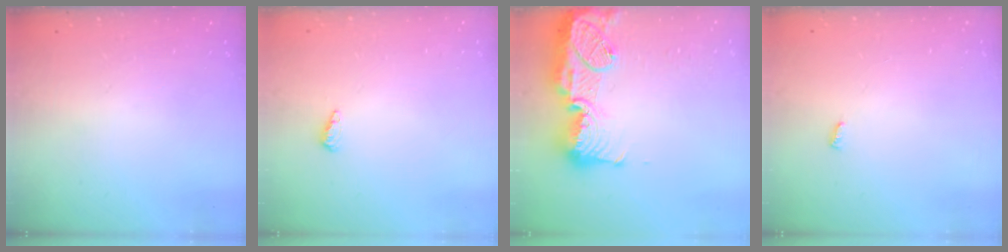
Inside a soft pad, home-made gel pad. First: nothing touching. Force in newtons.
{"total": 6.1, "press": 6.0, "slide": 1.0}
{"total": 19.4, "press": 19.0, "slide": 3.7}
{"total": 2.8, "press": 2.8, "slide": 0.4}